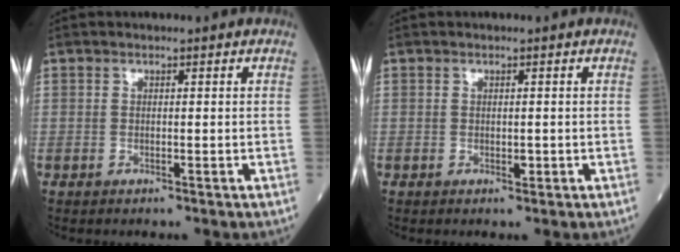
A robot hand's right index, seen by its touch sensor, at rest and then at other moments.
{"total": 0.8, "force": [-0.2, 0.4, 0.6], "torque": [-0.008, -0.001, -0.002]}